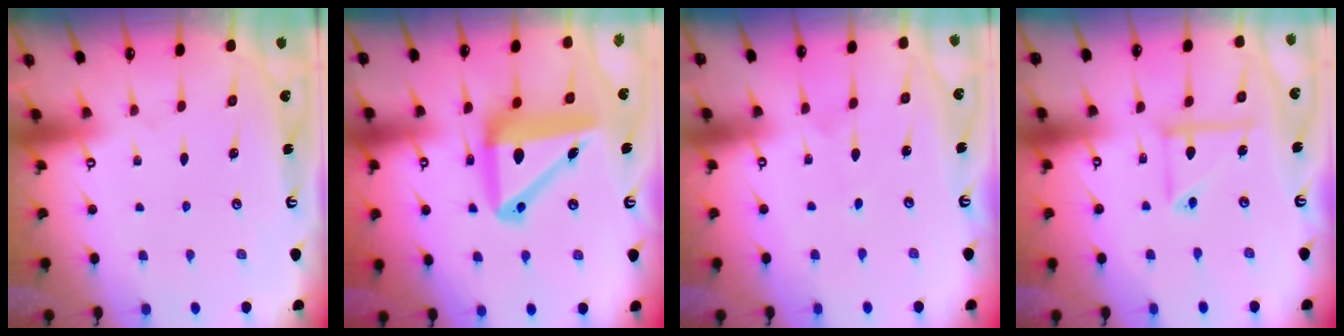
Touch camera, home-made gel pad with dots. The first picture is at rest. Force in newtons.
{"total": 14.9, "press": 14.7, "slide": 2.9}
{"total": 1.9, "press": 1.9, "slide": 0.2}
{"total": 9.1, "press": 9.1, "slide": 0.8}